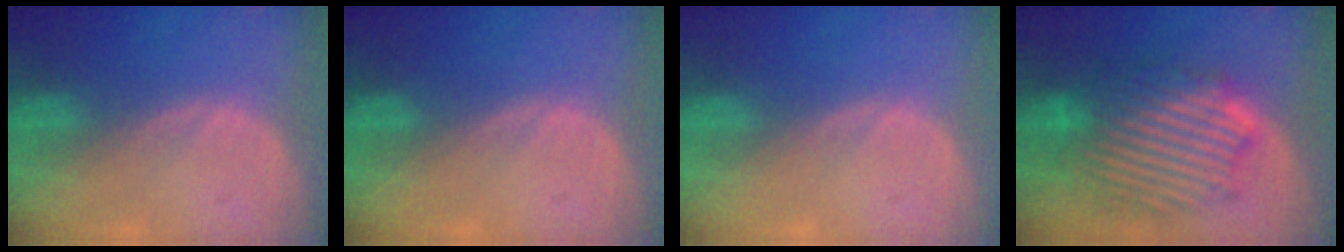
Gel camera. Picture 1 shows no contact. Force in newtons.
{"total": 0.0}
{"total": 0.0}
{"total": 11.7, "press": 11.7, "slide": 0.8}